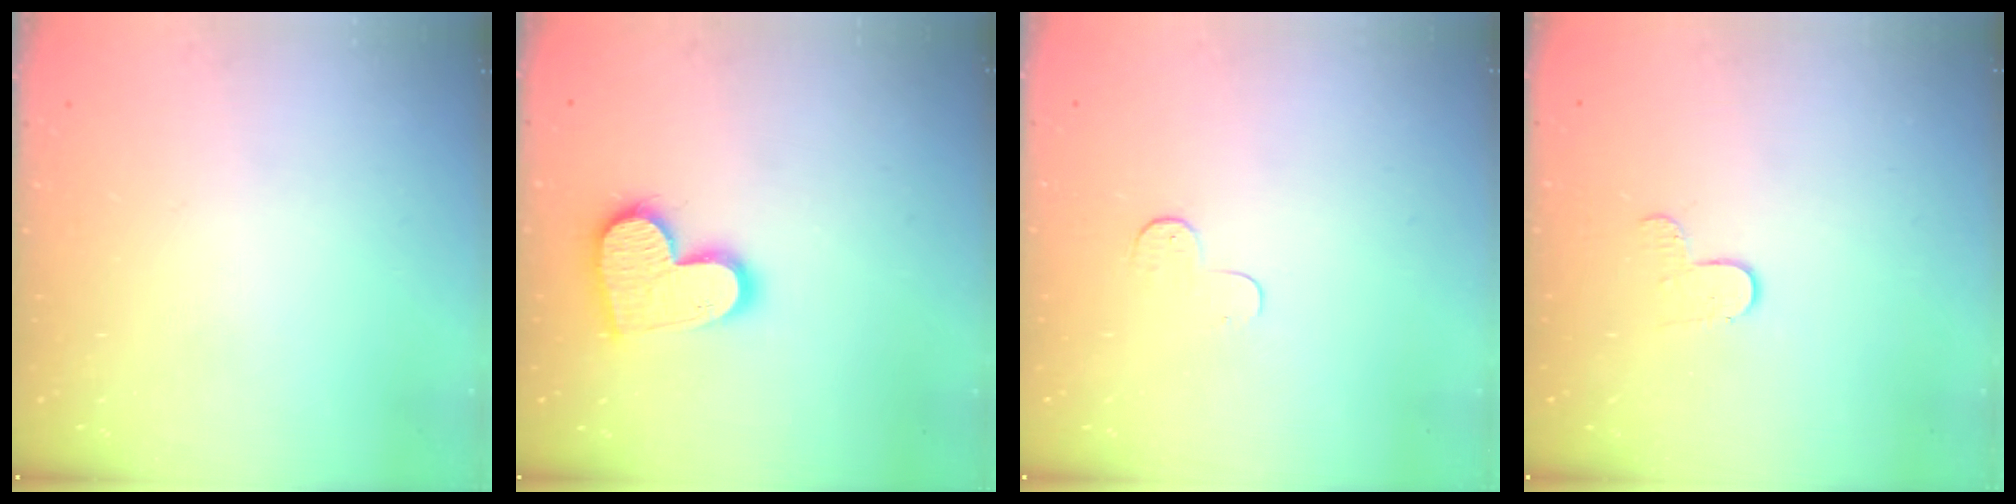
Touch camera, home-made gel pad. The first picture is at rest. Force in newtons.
{"total": 15.2, "press": 15.1, "slide": 1.2}
{"total": 5.0, "press": 4.9, "slide": 0.5}
{"total": 4.4, "press": 4.4, "slide": 0.4}